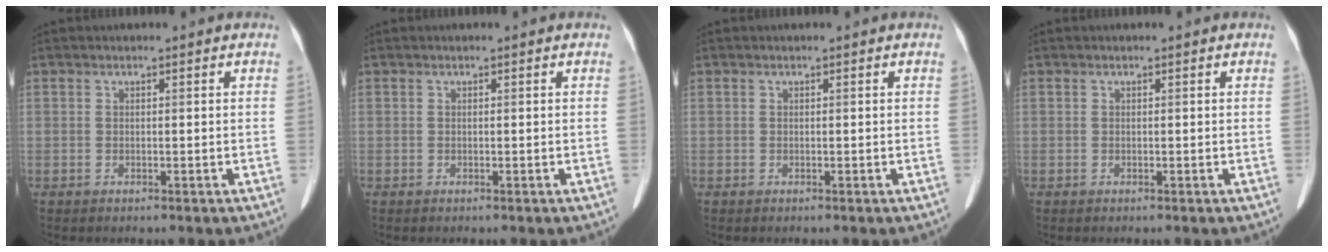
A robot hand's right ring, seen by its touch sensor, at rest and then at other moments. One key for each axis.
{"total": 0.0}
{"total": 0.0}
{"total": 0.0}